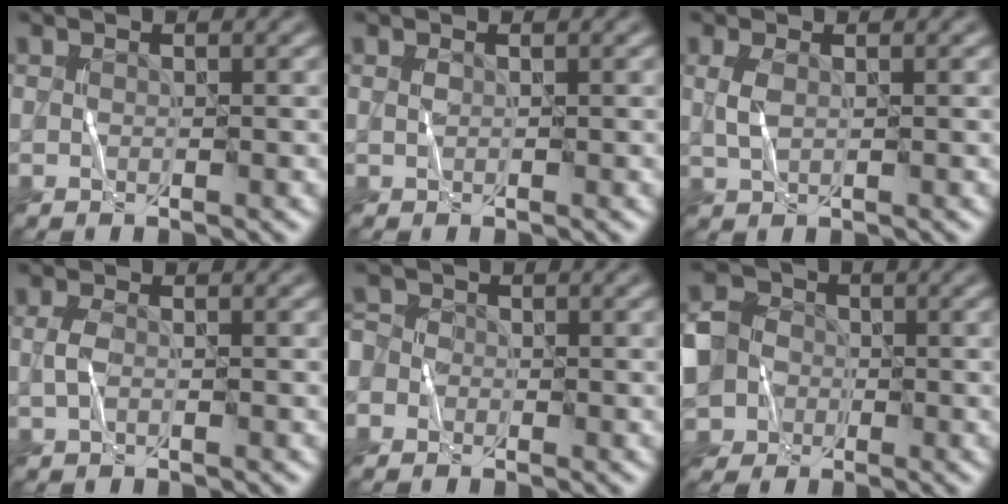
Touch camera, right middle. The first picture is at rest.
{"total": 0.5, "force": [0.2, 0.2, 0.4], "torque": [-0.013, 0.003, 0.003]}
{"total": 1.6, "force": [0.5, 0.7, 1.4], "torque": [-0.036, 0.000, 0.011]}
{"total": 1.4, "force": [0.0, 0.7, 1.2], "torque": [-0.033, 0.000, -0.003]}
{"total": 3.0, "force": [-1.2, 2.7, 0.7], "torque": [0.000, 0.010, -0.044]}
{"total": 10.3, "force": [-3.6, 9.0, 3.7], "torque": [-0.086, -0.019, -0.096]}